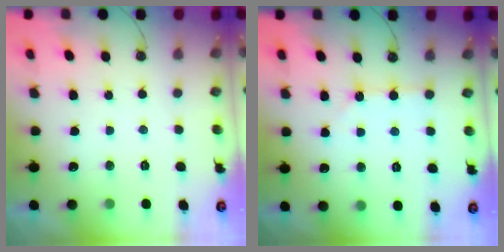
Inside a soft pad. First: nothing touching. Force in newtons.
{"total": 1.3, "press": 1.3, "slide": 0.2}